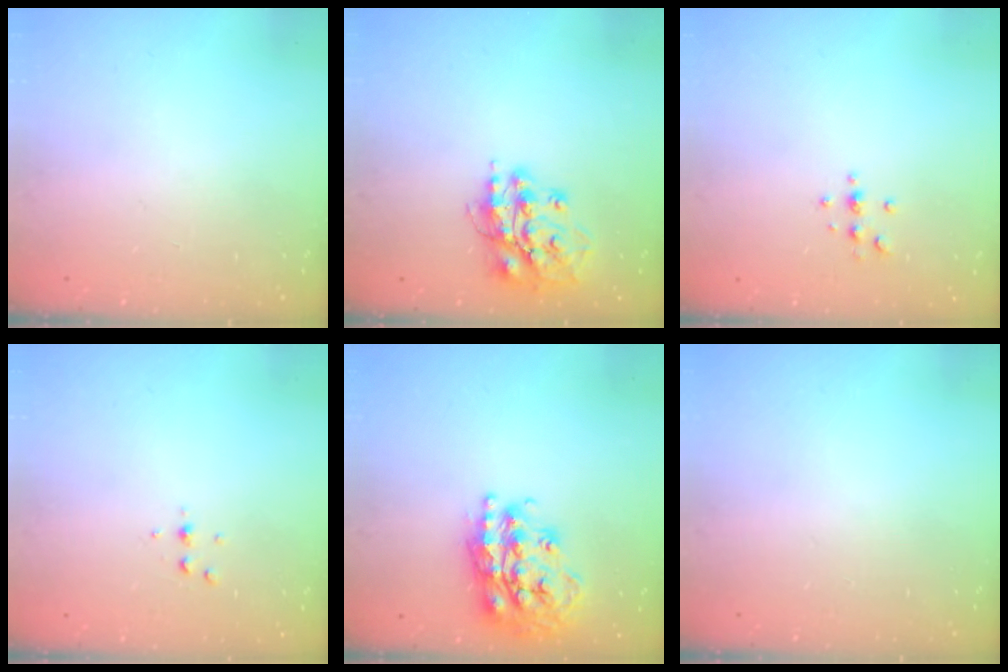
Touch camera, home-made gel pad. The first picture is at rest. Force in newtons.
{"total": 13.9, "press": 13.7, "slide": 2.0}
{"total": 2.9, "press": 2.9, "slide": 0.4}
{"total": 2.6, "press": 2.6, "slide": 0.3}
{"total": 20.8, "press": 20.8, "slide": 1.4}
{"total": 0.0}